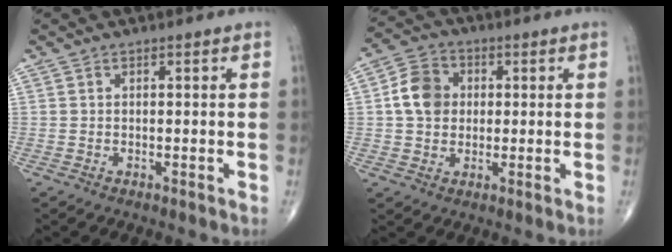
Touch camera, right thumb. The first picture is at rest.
{"total": 8.2, "force": [0.9, 6.7, 4.7], "torque": [-0.069, 0.011, 0.008]}